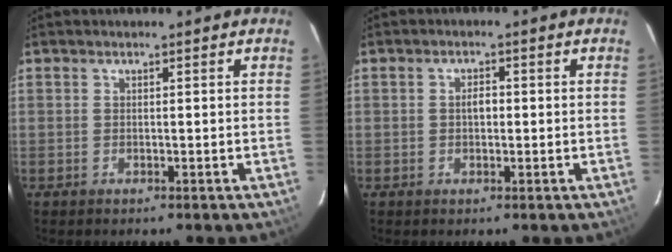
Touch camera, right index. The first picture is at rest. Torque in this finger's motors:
{"motor_torque": [0.26, 0.11, 0.26, 0.04]}